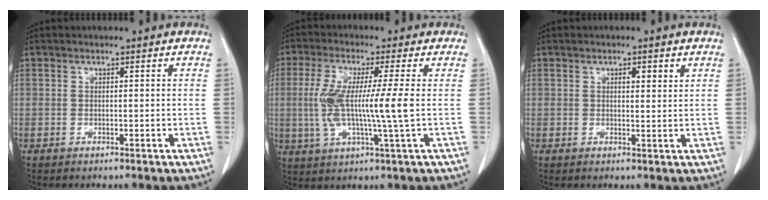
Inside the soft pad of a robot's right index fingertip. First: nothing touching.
{"total": 10.2, "force": [0.0, -0.2, 10.2], "torque": [-0.217, -0.007, -0.003]}
{"total": 1.9, "force": [1.0, 0.5, 1.5], "torque": [-0.026, -0.002, 0.014]}